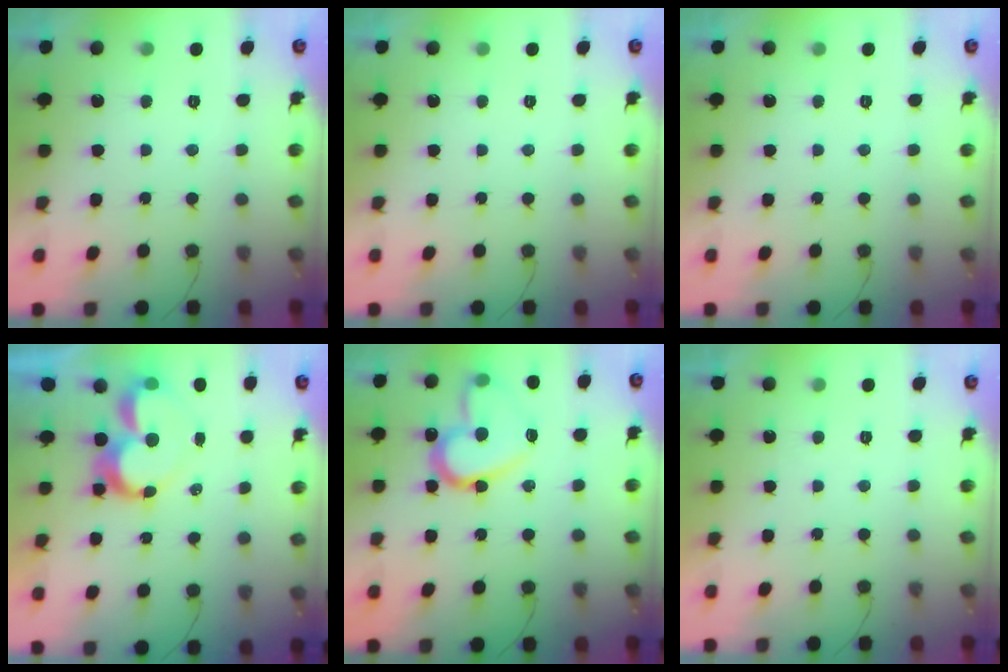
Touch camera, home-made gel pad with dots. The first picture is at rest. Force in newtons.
{"total": 0.0}
{"total": 0.0}
{"total": 9.0, "press": 9.0, "slide": 0.7}
{"total": 16.3, "press": 16.2, "slide": 2.2}
{"total": 1.7, "press": 1.7, "slide": 0.0}